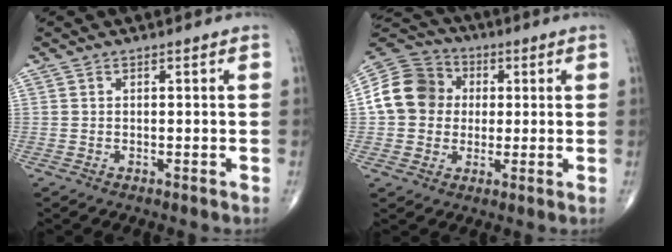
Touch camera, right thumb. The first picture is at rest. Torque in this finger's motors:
{"motor_torque": [-0.11, 0.95, 0.91, -0.05, 0.10]}